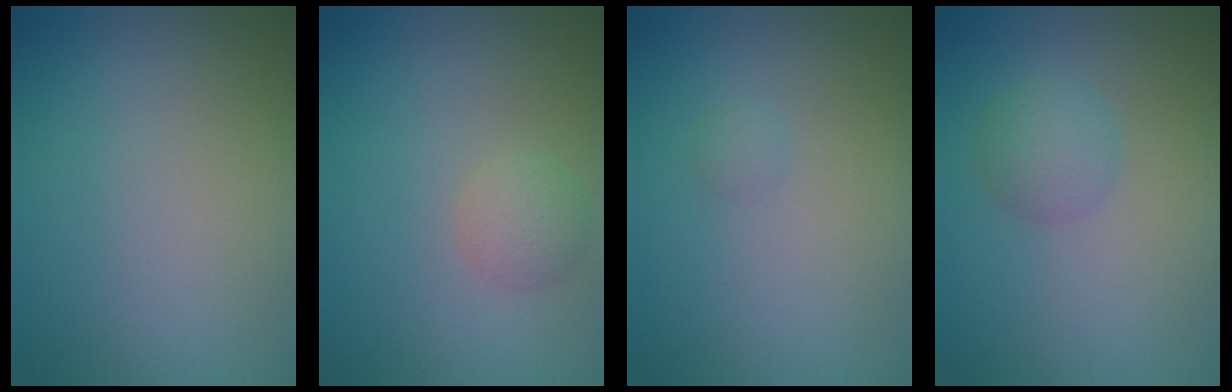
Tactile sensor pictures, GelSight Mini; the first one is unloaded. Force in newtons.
{"total": 1.8, "press": 1.8, "slide": 0.1}
{"total": 0.6, "press": 0.6, "slide": 0.0}
{"total": 2.2, "press": 2.2, "slide": 0.1}